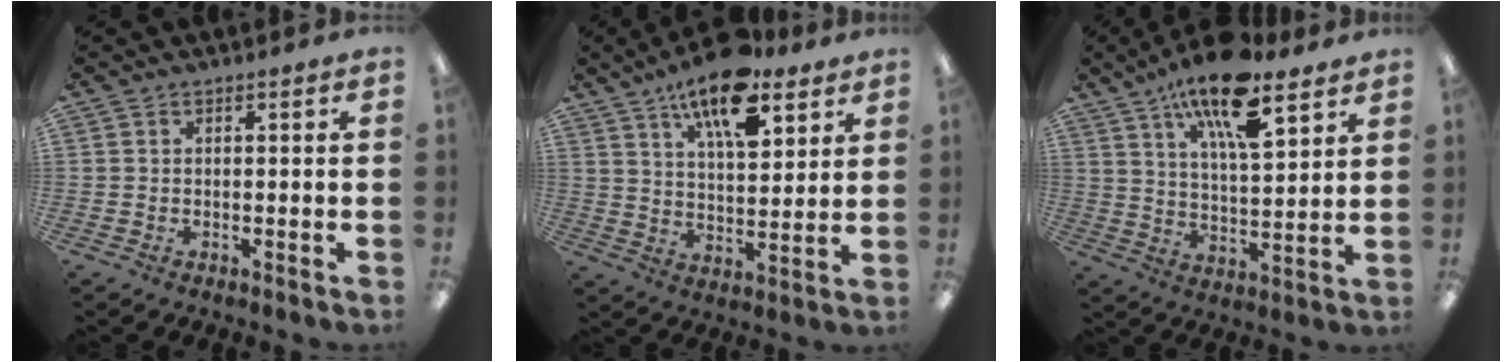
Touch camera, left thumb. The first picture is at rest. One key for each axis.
{"total": 15.3, "fx": 10.3, "fy": 6.1, "fz": 9.6, "tx": -0.152, "ty": -0.045, "tz": 0.172}
{"total": 17.4, "fx": 11.7, "fy": 6.0, "fz": 11.5, "tx": -0.198, "ty": -0.050, "tz": 0.194}